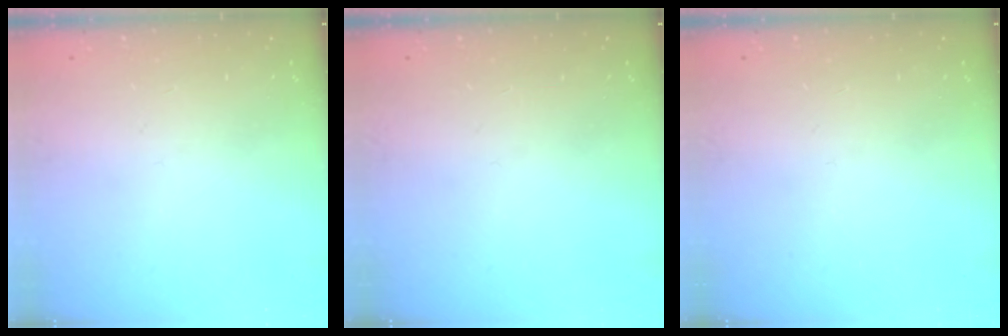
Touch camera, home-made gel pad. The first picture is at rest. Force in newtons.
{"total": 0.0}
{"total": 0.0}